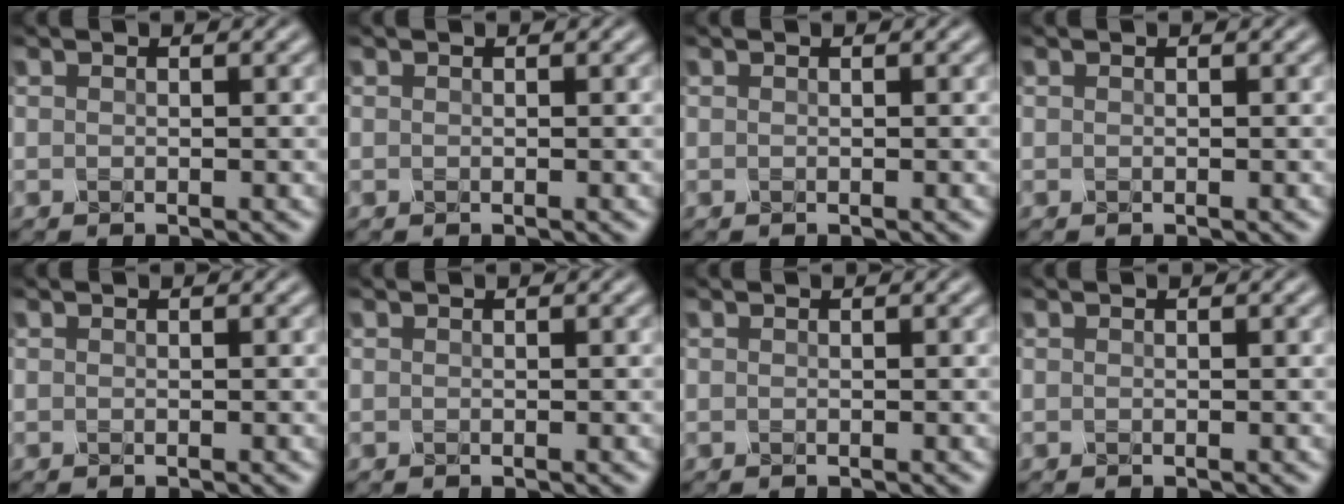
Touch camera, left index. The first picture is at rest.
{"total": 0.0}
{"total": 0.0}
{"total": 0.0}
{"total": 0.0}
{"total": 0.0}
{"total": 0.0}
{"total": 0.0}